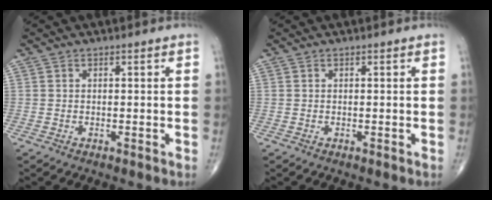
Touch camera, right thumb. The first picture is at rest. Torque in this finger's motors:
{"motor_torque": [0.00, 0.00, 0.28, 0.20, 0.00]}